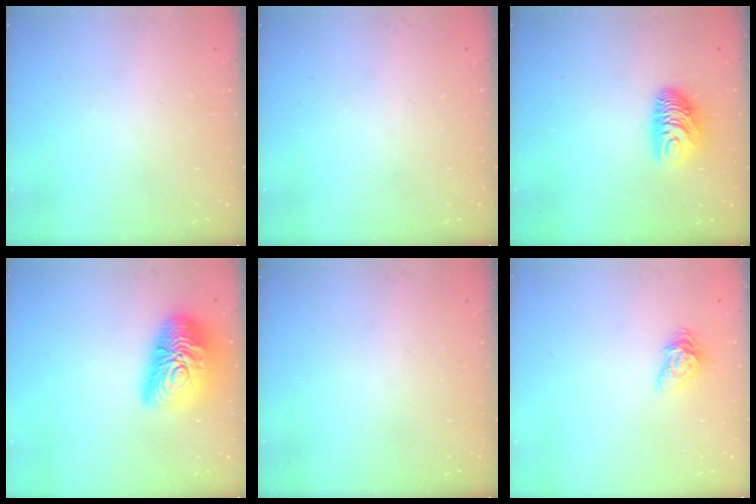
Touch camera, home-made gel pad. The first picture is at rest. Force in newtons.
{"total": 0.0}
{"total": 9.3, "press": 9.2, "slide": 0.7}
{"total": 18.2, "press": 18.1, "slide": 1.3}
{"total": 0.0}
{"total": 6.6, "press": 6.6, "slide": 0.6}